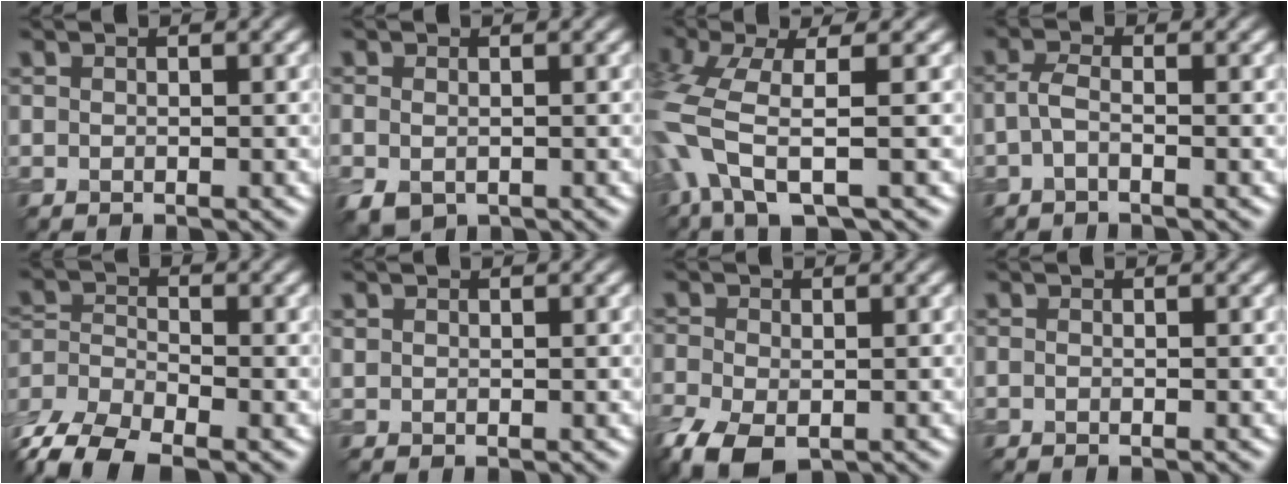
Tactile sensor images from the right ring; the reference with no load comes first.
{"total": 2.2, "force": [-0.9, 1.4, 1.4], "torque": [-0.035, -0.013, -0.014]}
{"total": 8.0, "force": [-2.0, 2.8, 7.2], "torque": [-0.179, -0.011, -0.042]}
{"total": 1.7, "force": [-0.6, 0.6, 1.4], "torque": [-0.034, 0.001, -0.016]}
{"total": 6.8, "force": [-5.0, 2.8, 3.7], "torque": [-0.069, -0.008, -0.105]}
{"total": 0.0}
{"total": 5.8, "force": [-3.0, 3.1, 3.8], "torque": [-0.095, -0.018, -0.061]}
{"total": 0.9, "force": [-0.7, 0.2, 0.4], "torque": [-0.001, -0.008, -0.013]}